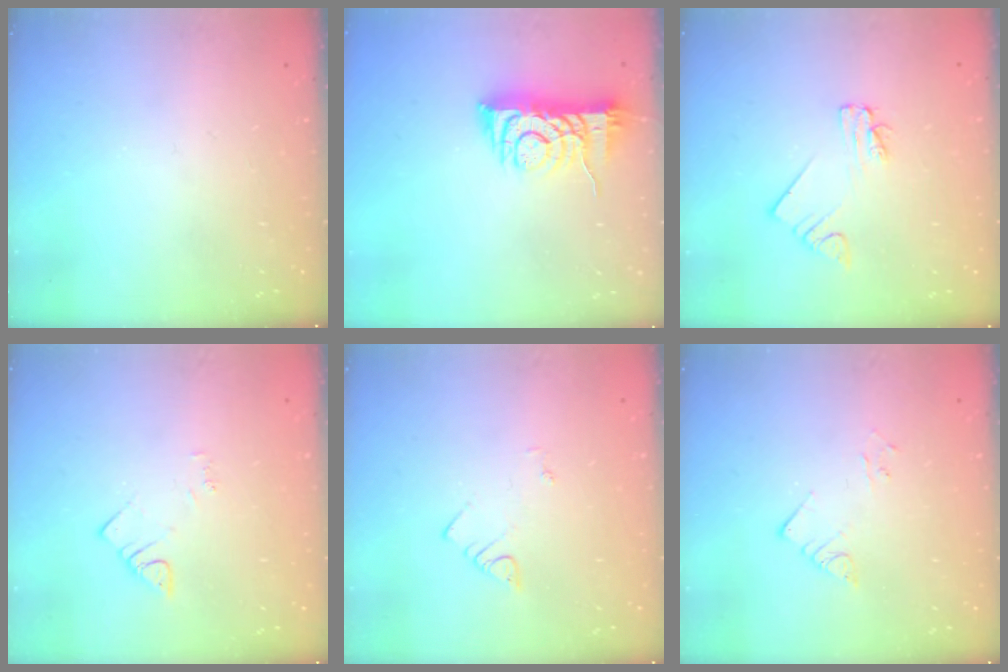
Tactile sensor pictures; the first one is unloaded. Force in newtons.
{"total": 7.6, "press": 7.5, "slide": 1.2}
{"total": 2.0, "press": 2.0, "slide": 0.1}
{"total": 3.0, "press": 3.0, "slide": 0.6}
{"total": 2.1, "press": 2.1, "slide": 0.4}
{"total": 3.9, "press": 3.9, "slide": 0.2}